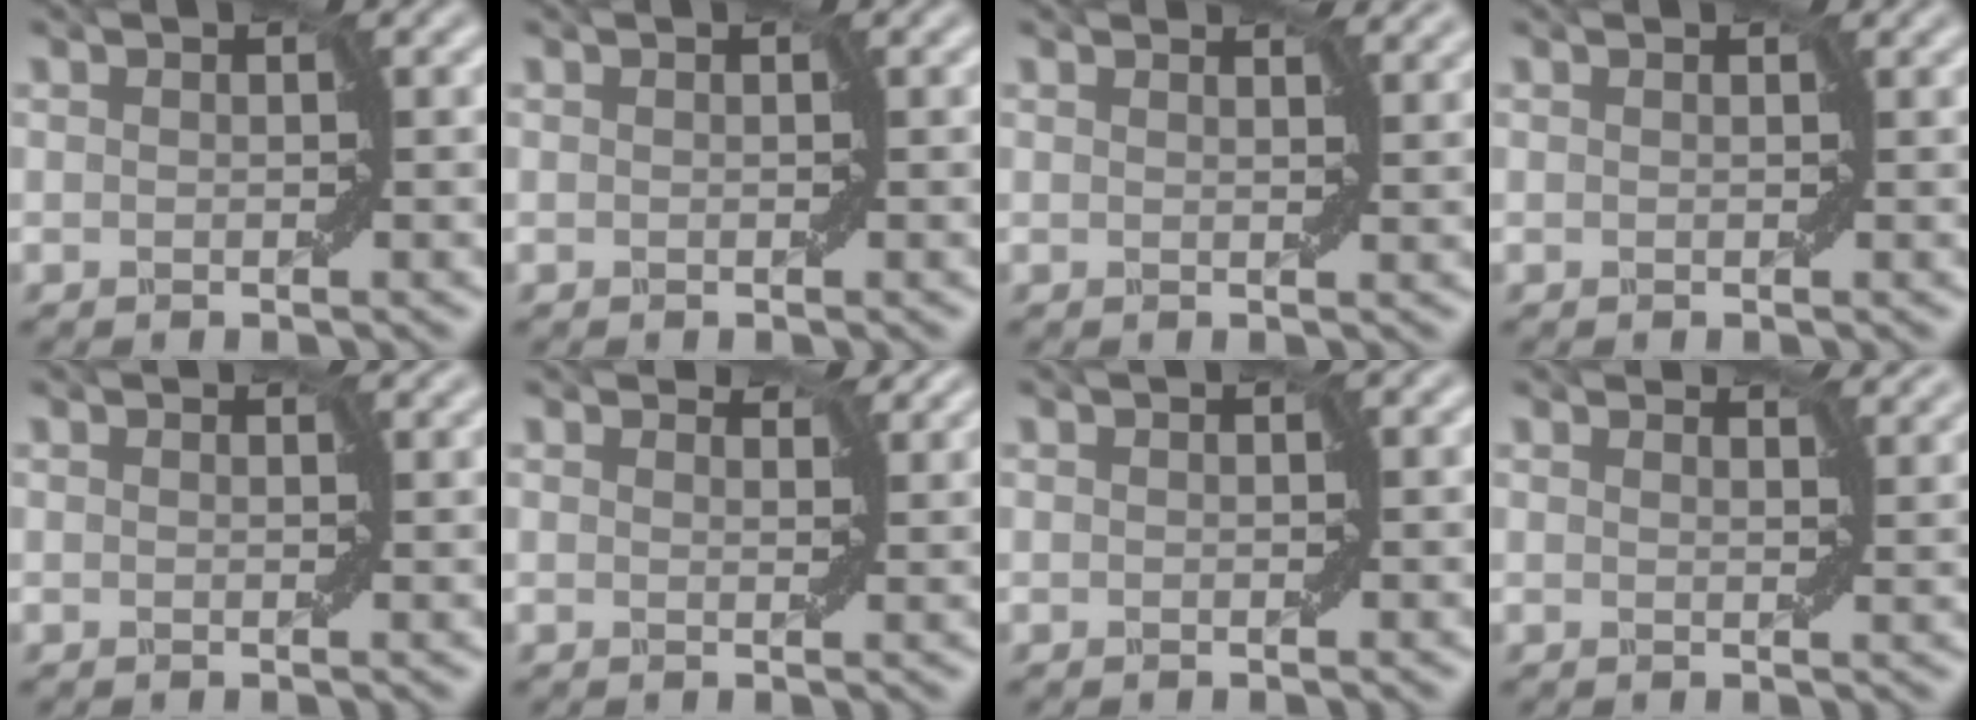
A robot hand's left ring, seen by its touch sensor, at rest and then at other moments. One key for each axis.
{"total": 0.0}
{"total": 1.7, "fx": 1.3, "fy": 0.6, "fz": 0.8, "tx": -0.024, "ty": -0.003, "tz": 0.018}
{"total": 0.0}
{"total": 0.6, "fx": 0.5, "fy": 0.3, "fz": 0.2, "tx": -0.008, "ty": -0.002, "tz": 0.006}
{"total": 1.5, "fx": 1.2, "fy": 0.7, "fz": 0.6, "tx": -0.017, "ty": -0.001, "tz": 0.018}
{"total": 0.0}
{"total": 2.4, "fx": 1.9, "fy": 0.8, "fz": 1.2, "tx": -0.032, "ty": -0.006, "tz": 0.027}